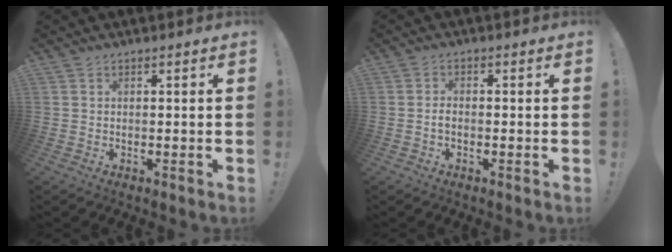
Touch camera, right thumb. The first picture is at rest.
{"total": 1.8, "force": [-0.7, 0.8, 1.5], "torque": [-0.031, 0.006, -0.010]}